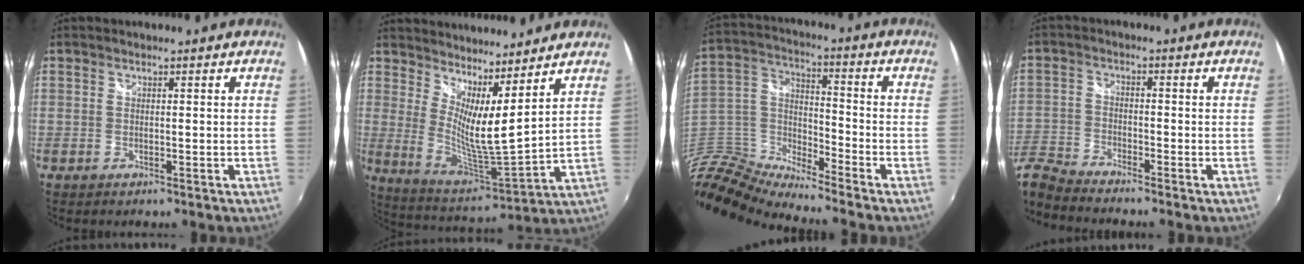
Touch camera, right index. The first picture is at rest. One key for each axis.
{"total": 12.6, "fx": 8.7, "fy": 0.9, "fz": 9.1, "tx": -0.139, "ty": -0.022, "tz": 0.151}
{"total": 12.2, "fx": -9.5, "fy": 3.8, "fz": 6.7, "tx": -0.161, "ty": -0.001, "tz": -0.202}
{"total": 7.9, "fx": -7.4, "fy": 1.4, "fz": 2.1, "tx": -0.066, "ty": -0.007, "tz": -0.161}